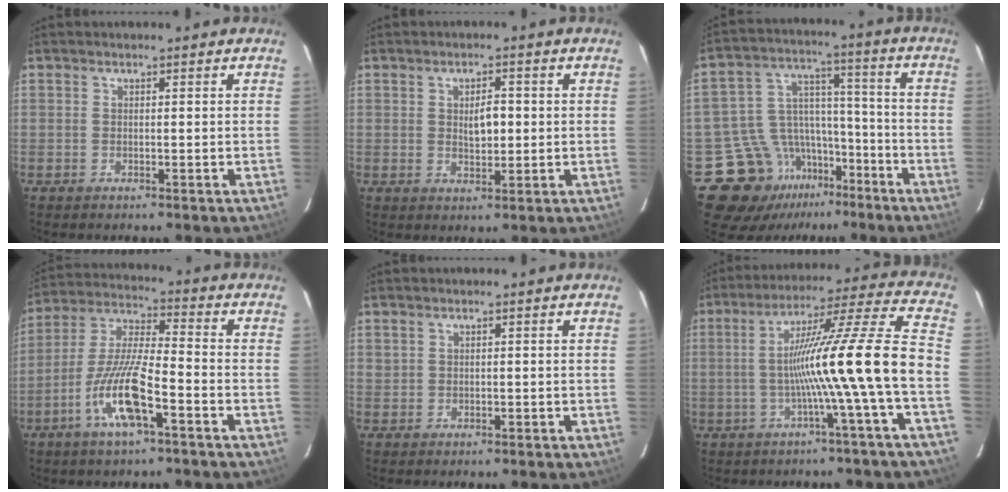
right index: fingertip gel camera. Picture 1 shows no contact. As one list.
[{"total": 3.9, "force": [0.3, 1.6, 3.5], "torque": [-0.059, 0.000, 0.010]}, {"total": 16.0, "force": [-9.9, 11.4, 5.2], "torque": [-0.083, 0.083, -0.148]}, {"total": 12.3, "force": [-5.5, 1.9, 10.9], "torque": [-0.223, -0.003, -0.105]}, {"total": 0.6, "force": [0.2, 0.5, 0.2], "torque": [-0.002, 0.004, 0.004]}, {"total": 15.5, "force": [-3.2, -2.6, 15.0], "torque": [-0.238, 0.017, -0.058]}]